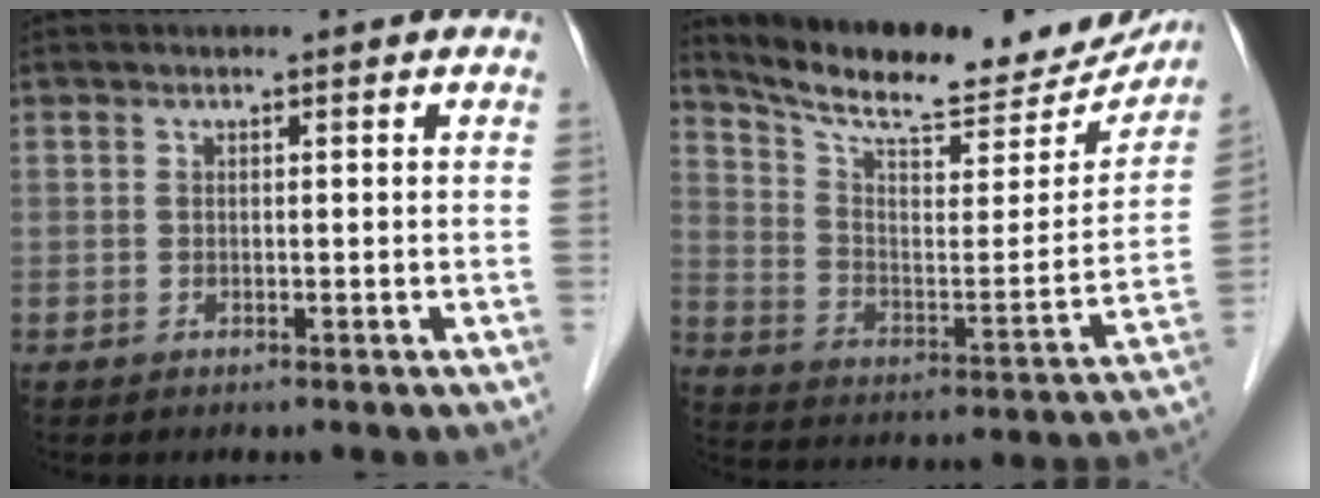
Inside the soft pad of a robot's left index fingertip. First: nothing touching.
{"total": 22.3, "force": [20.4, 4.9, 7.6], "torque": [-0.117, -0.036, 0.286]}